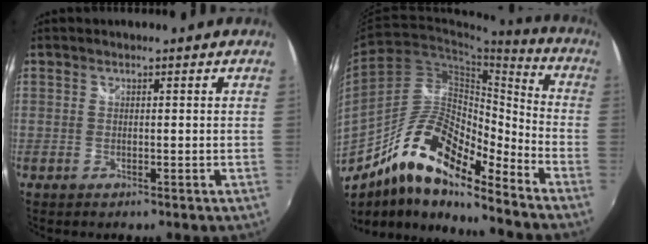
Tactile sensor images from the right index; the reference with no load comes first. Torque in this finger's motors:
{"motor_torque": [0.67, -0.83, 0.16, -0.01]}